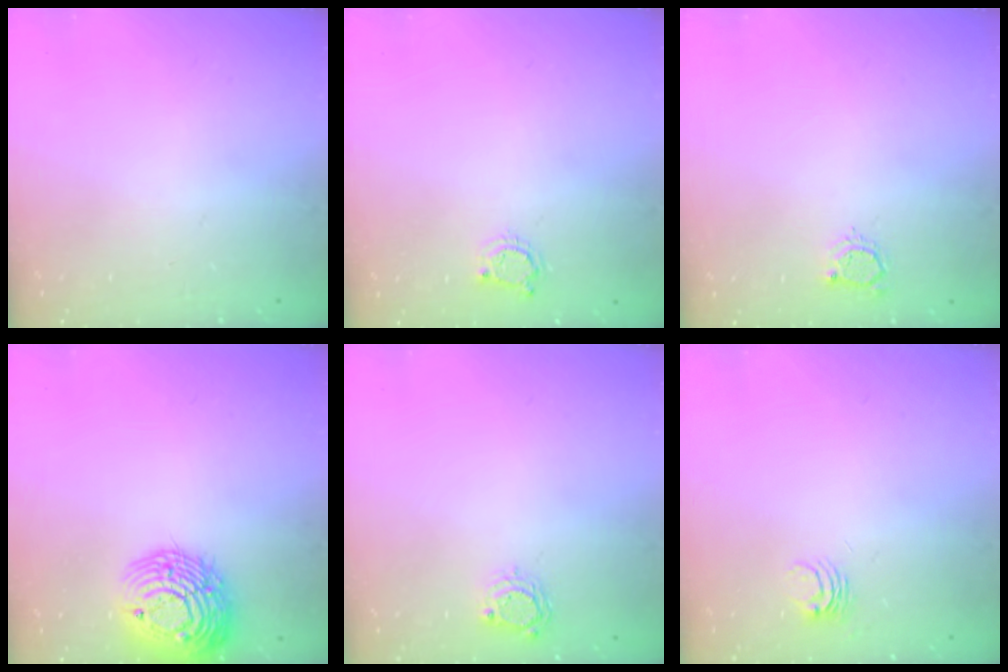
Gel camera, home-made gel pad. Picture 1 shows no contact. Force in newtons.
{"total": 4.3, "press": 4.2, "slide": 0.4}
{"total": 3.5, "press": 3.5, "slide": 0.5}
{"total": 16.3, "press": 16.3, "slide": 1.2}
{"total": 4.9, "press": 4.9, "slide": 0.2}
{"total": 4.0, "press": 3.9, "slide": 0.3}